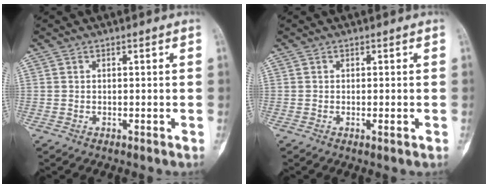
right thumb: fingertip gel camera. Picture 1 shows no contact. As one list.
[{"total": 1.2, "force": [-0.3, 0.1, 1.1], "torque": [-0.014, -0.004, -0.003]}]